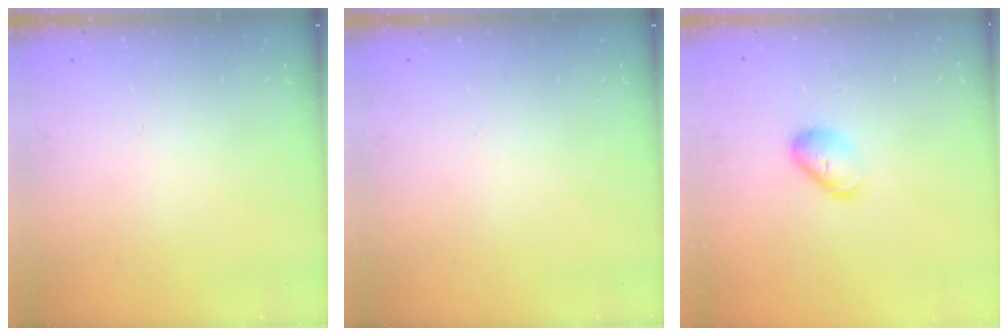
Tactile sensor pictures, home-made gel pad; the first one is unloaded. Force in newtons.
{"total": 0.0}
{"total": 6.6, "press": 6.6, "slide": 0.7}